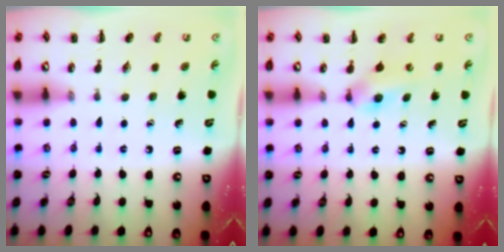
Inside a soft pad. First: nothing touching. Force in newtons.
{"total": 4.7, "press": 4.4, "slide": 1.6}